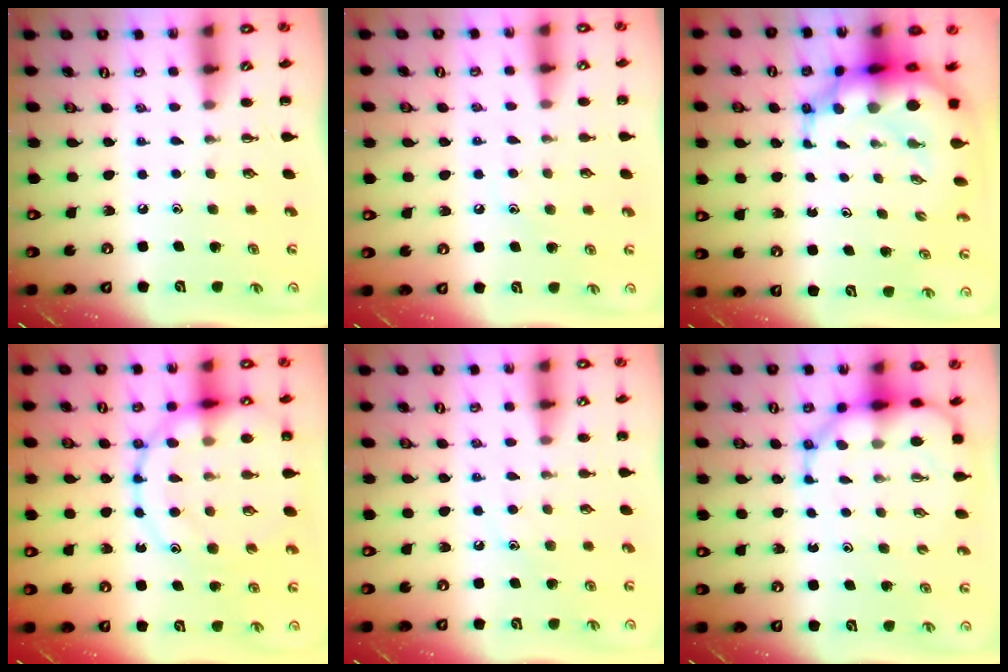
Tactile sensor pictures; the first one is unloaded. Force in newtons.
{"total": 7.7, "press": 7.5, "slide": 1.8}
{"total": 12.4, "press": 12.0, "slide": 3.3}
{"total": 22.4, "press": 22.2, "slide": 2.9}
{"total": 8.3, "press": 8.2, "slide": 1.4}
{"total": 10.3, "press": 9.9, "slide": 3.1}